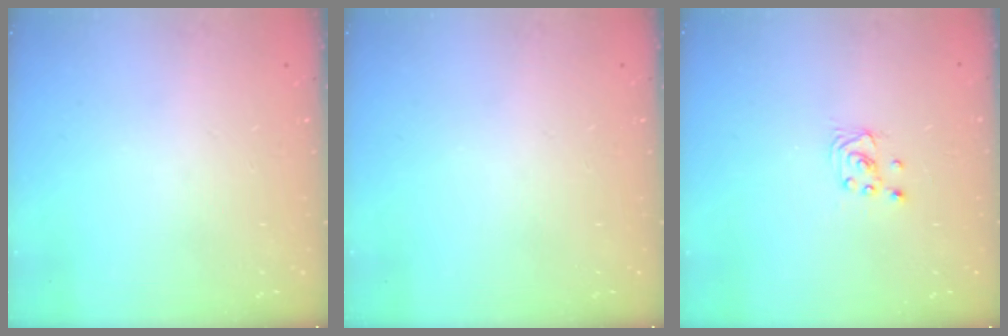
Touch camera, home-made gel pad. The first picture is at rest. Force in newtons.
{"total": 0.0}
{"total": 1.6, "press": 1.6, "slide": 0.0}